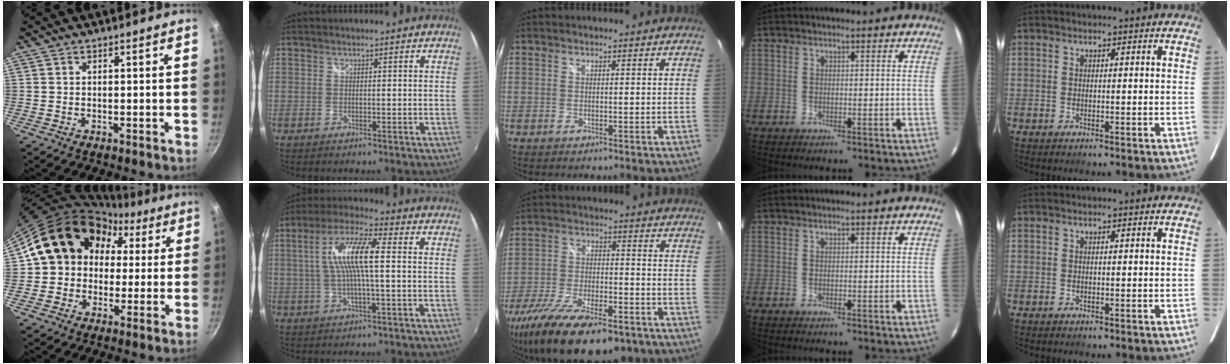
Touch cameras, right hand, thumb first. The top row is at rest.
{"thumb": {"total": 16.8, "force": [3.4, 14.3, 8.2], "torque": [-0.101, 0.043, 0.045]}, "index": {"total": 10.8, "force": [0.7, 1.7, 10.7], "torque": [-0.203, 0.014, 0.012]}, "middle": {"total": 22.6, "force": [-15.7, 8.1, 14.0], "torque": [-0.280, -0.055, -0.253]}}